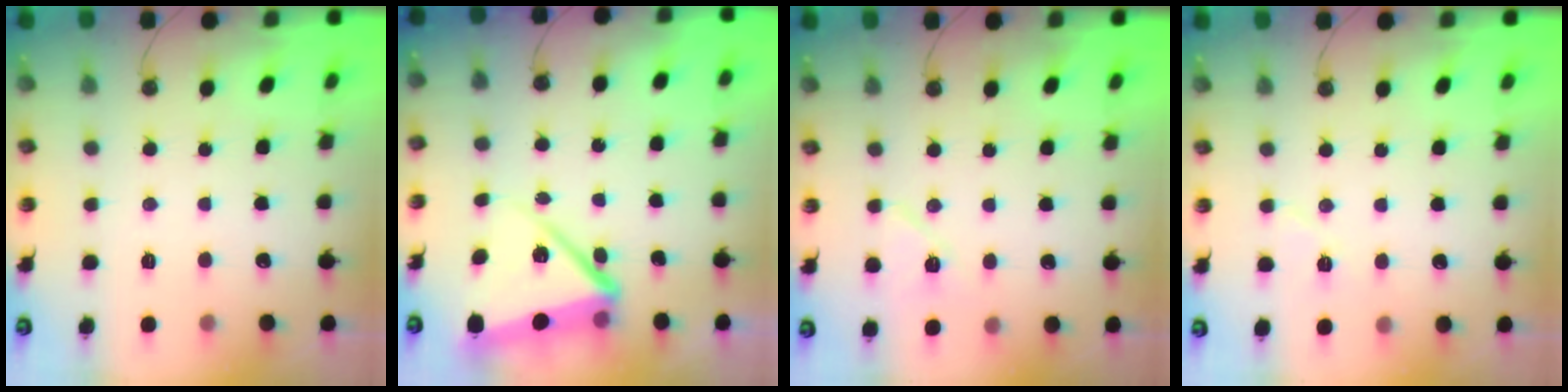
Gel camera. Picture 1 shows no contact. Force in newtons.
{"total": 9.3, "press": 8.0, "slide": 4.6}
{"total": 7.7, "press": 7.4, "slide": 1.9}
{"total": 5.2, "press": 4.9, "slide": 1.7}